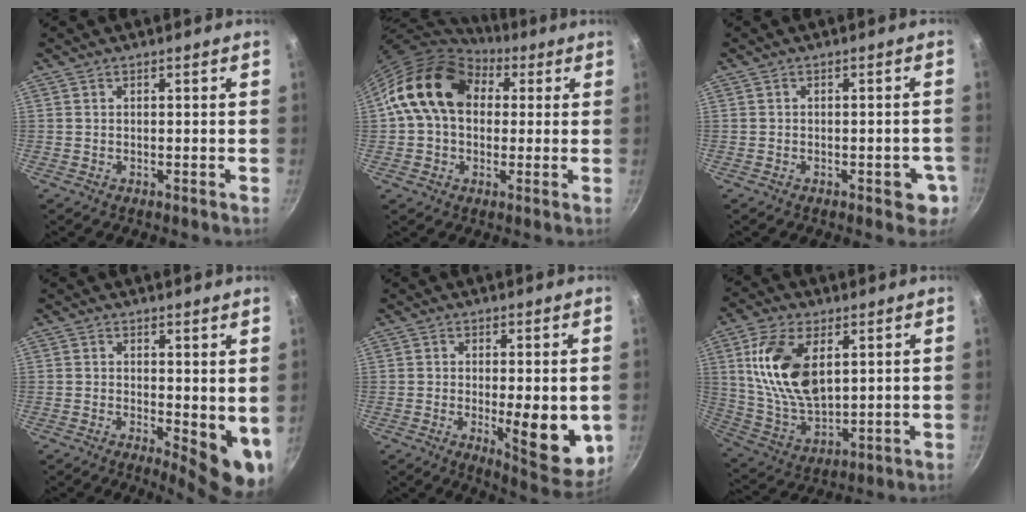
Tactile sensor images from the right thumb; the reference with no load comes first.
{"total": 15.5, "force": [4.0, 11.4, 9.7], "torque": [-0.133, 0.019, 0.054]}
{"total": 4.7, "force": [-1.8, 2.4, 3.6], "torque": [-0.021, 0.014, -0.019]}
{"total": 8.4, "force": [0.3, 3.7, 7.6], "torque": [-0.077, -0.015, 0.008]}
{"total": 12.1, "force": [-1.5, 4.2, 11.2], "torque": [-0.122, -0.017, -0.009]}
{"total": 16.0, "force": [4.7, 8.8, 12.5], "torque": [-0.226, -0.020, 0.100]}